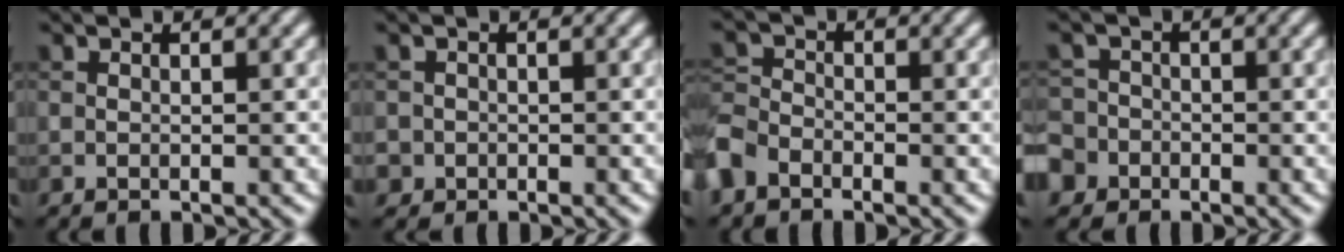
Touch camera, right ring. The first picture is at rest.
{"total": 1.3, "force": [-0.4, 1.2, 0.0], "torque": [0.010, -0.002, -0.006]}
{"total": 4.1, "force": [-2.9, 2.4, 1.6], "torque": [-0.045, 0.000, -0.076]}
{"total": 6.5, "force": [-3.7, 5.2, 1.5], "torque": [-0.031, -0.012, -0.082]}